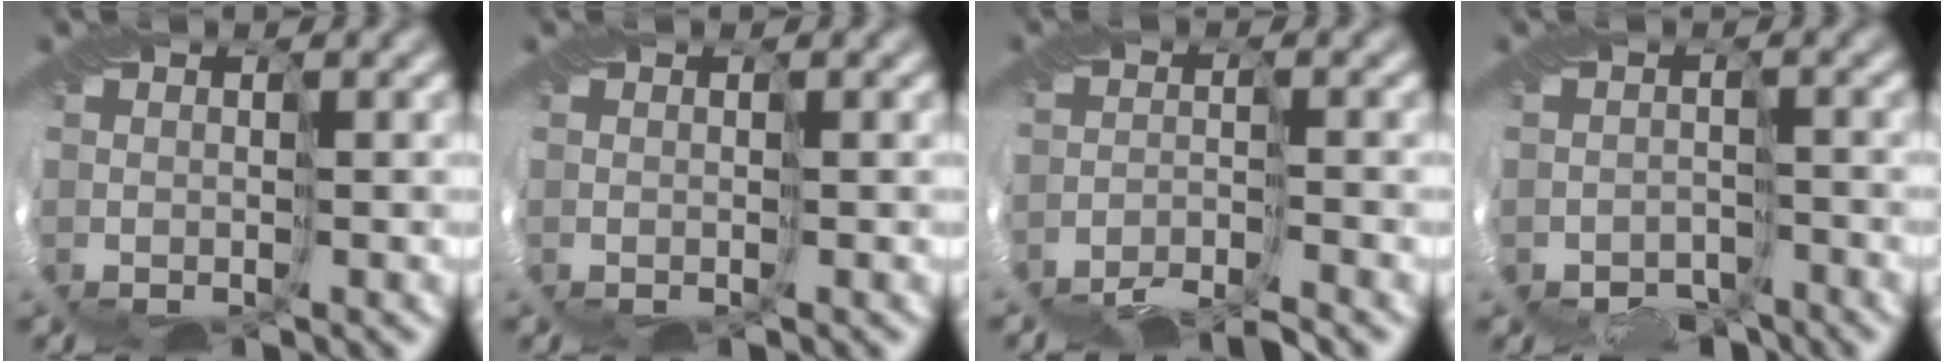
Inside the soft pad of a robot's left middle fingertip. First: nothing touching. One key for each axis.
{"total": 0.0}
{"total": 5.4, "fx": -5.4, "fy": 0.2, "fz": 1.0, "tx": -0.020, "ty": -0.010, "tz": -0.107}
{"total": 3.7, "fx": -3.2, "fy": 1.7, "fz": -0.2, "tx": 0.017, "ty": -0.028, "tz": -0.051}